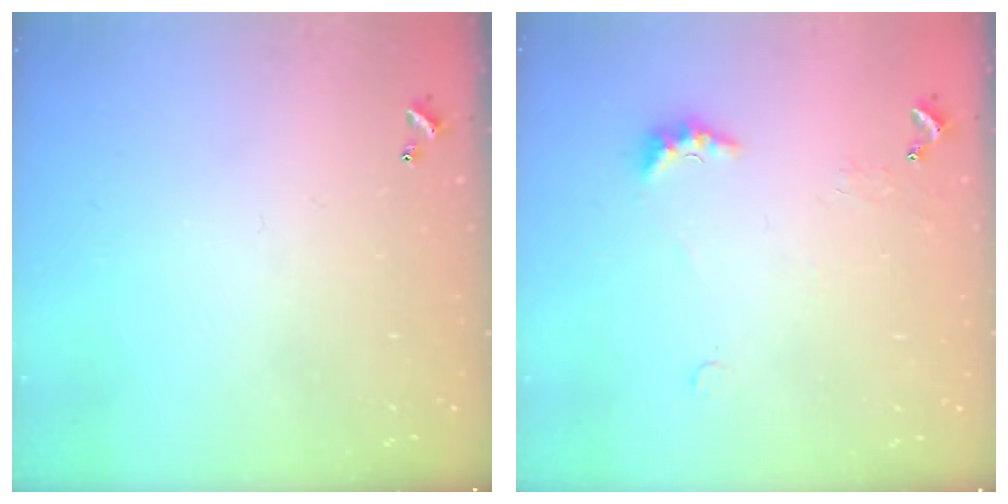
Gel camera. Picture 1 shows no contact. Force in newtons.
{"total": 3.2, "press": 3.1, "slide": 0.8}